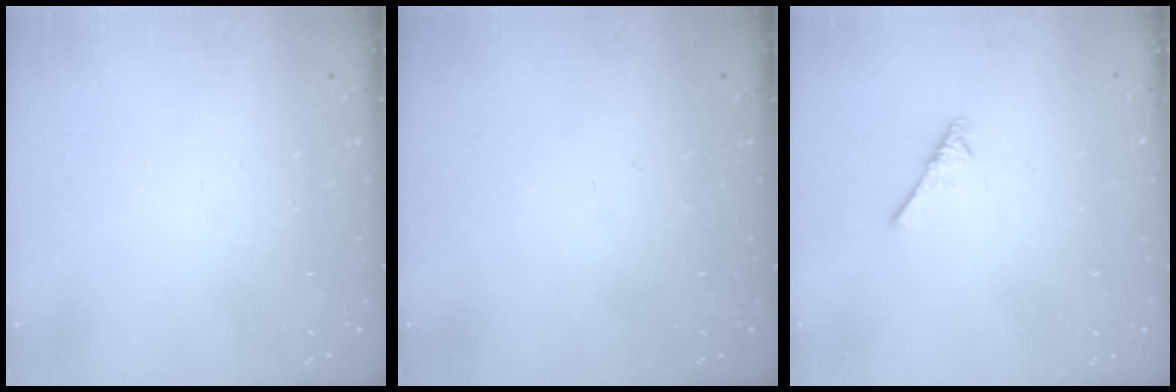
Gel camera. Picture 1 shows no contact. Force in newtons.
{"total": 0.0}
{"total": 2.6, "press": 2.5, "slide": 0.5}